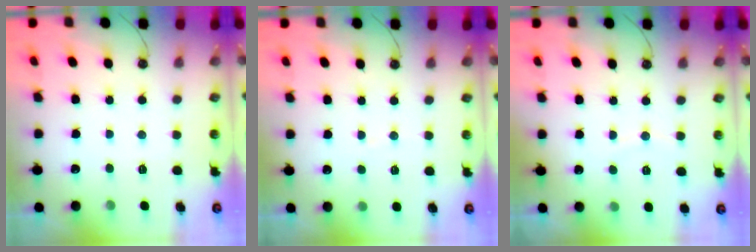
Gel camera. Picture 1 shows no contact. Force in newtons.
{"total": 3.1, "press": 3.1, "slide": 0.3}
{"total": 3.1, "press": 3.1, "slide": 0.4}